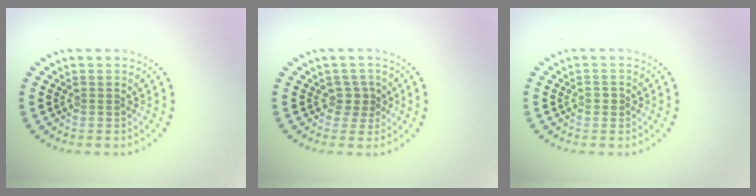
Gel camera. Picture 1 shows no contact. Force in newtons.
{"total": 1.7, "press": 1.3, "slide": 1.1}
{"total": 0.8, "press": 0.8, "slide": 0.1}